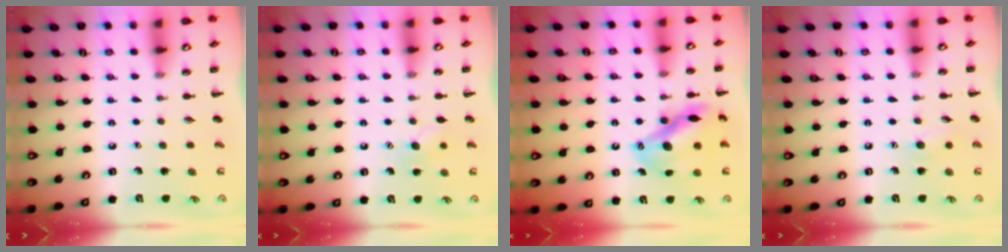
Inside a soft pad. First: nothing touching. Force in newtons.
{"total": 5.9, "press": 5.7, "slide": 1.3}
{"total": 14.1, "press": 13.6, "slide": 3.7}
{"total": 6.4, "press": 6.2, "slide": 1.4}